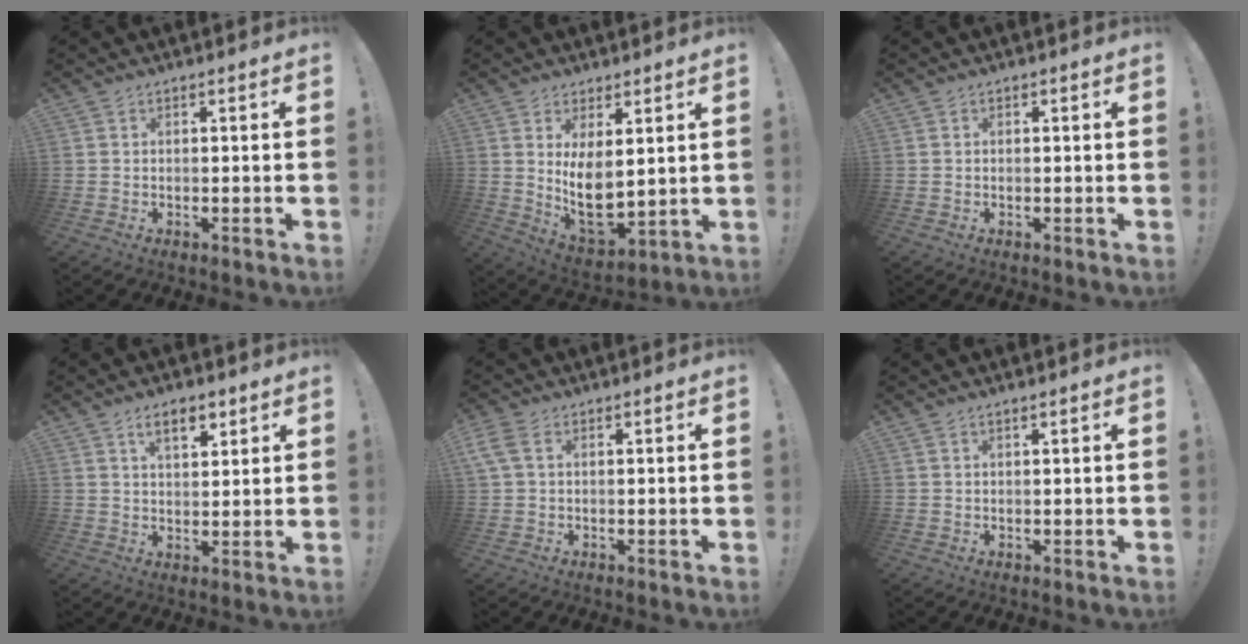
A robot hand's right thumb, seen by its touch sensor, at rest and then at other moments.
{"total": 10.8, "force": [3.2, 5.4, 8.8], "torque": [-0.153, -0.050, 0.065]}
{"total": 0.0}
{"total": 7.4, "force": [4.2, 3.6, 4.9], "torque": [-0.070, -0.011, 0.072]}
{"total": 4.1, "force": [1.4, 2.2, 3.1], "torque": [-0.069, 0.006, 0.028]}
{"total": 0.8, "force": [0.7, 0.2, 0.3], "torque": [-0.015, 0.003, 0.015]}